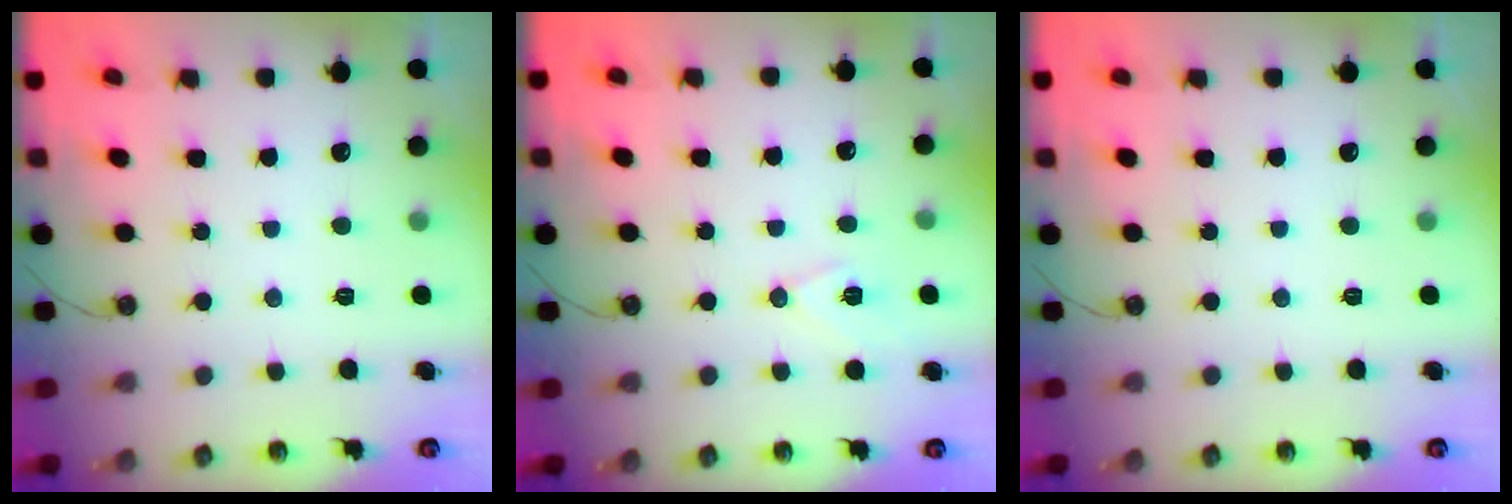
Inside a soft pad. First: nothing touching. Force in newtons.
{"total": 7.4, "press": 6.5, "slide": 3.6}
{"total": 0.0}